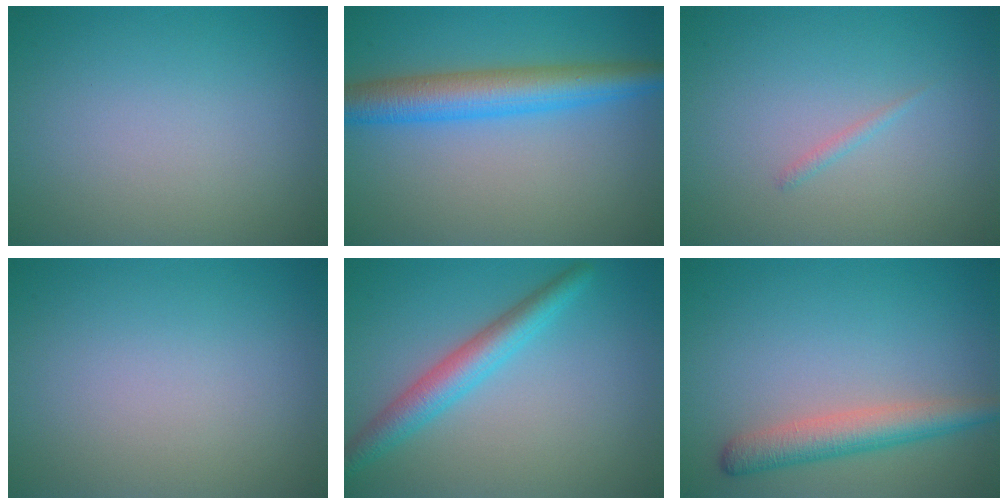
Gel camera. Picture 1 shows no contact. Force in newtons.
{"total": 5.8, "press": 5.8, "slide": 0.2}
{"total": 0.6, "press": 0.6, "slide": 0.1}
{"total": 0.0}
{"total": 3.7, "press": 3.7, "slide": 0.1}
{"total": 3.8, "press": 3.8, "slide": 0.2}